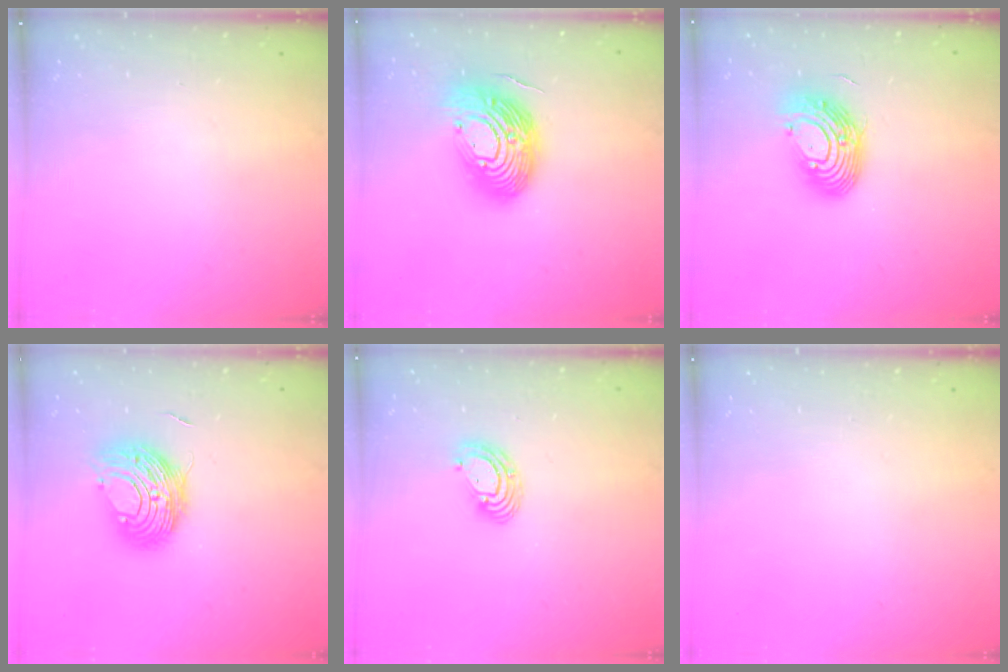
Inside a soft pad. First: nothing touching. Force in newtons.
{"total": 20.0, "press": 20.0, "slide": 1.6}
{"total": 12.4, "press": 12.3, "slide": 1.8}
{"total": 10.6, "press": 10.5, "slide": 1.0}
{"total": 5.8, "press": 5.8, "slide": 0.4}
{"total": 0.0}